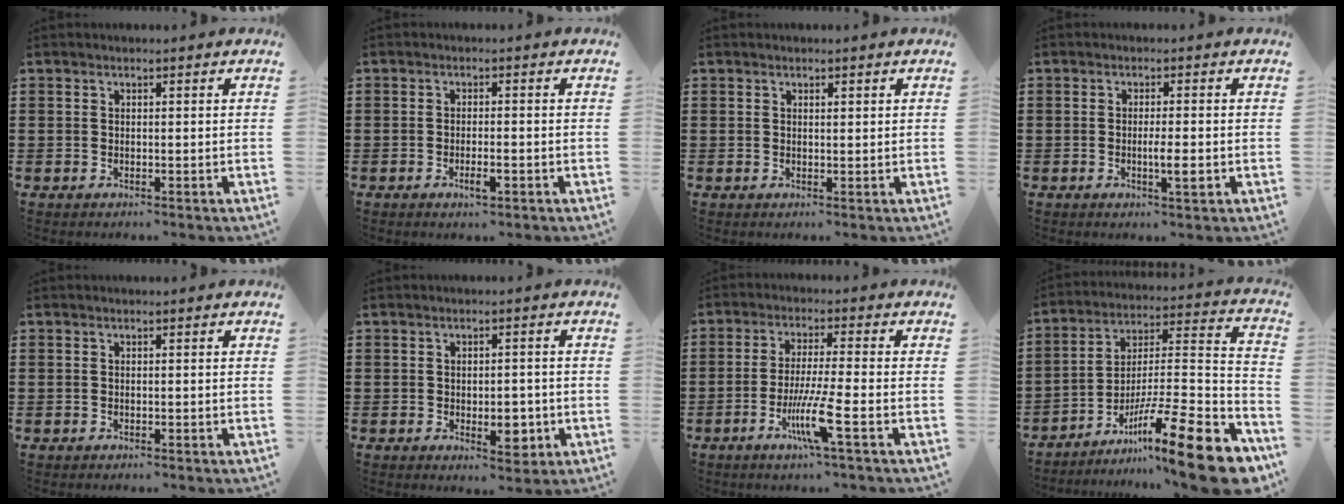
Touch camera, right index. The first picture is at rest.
{"total": 2.1, "force": [-1.0, 0.5, 1.8], "torque": [-0.030, 0.001, -0.018]}
{"total": 0.7, "force": [0.5, 0.3, 0.4], "torque": [-0.008, 0.002, 0.010]}
{"total": 3.2, "force": [-0.9, 0.3, 3.1], "torque": [-0.060, -0.007, -0.019]}
{"total": 0.0}
{"total": 4.3, "force": [-1.3, 2.3, 3.4], "torque": [-0.043, -0.001, -0.025]}
{"total": 7.6, "force": [-3.2, 0.0, 6.9], "torque": [-0.132, -0.015, -0.059]}
{"total": 17.1, "force": [-10.8, 2.0, 13.0], "torque": [-0.182, 0.021, -0.187]}